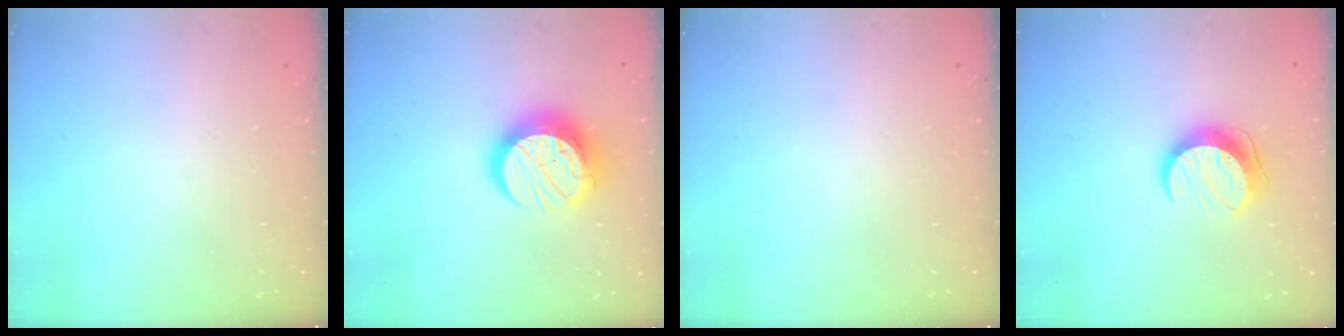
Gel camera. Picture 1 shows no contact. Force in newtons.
{"total": 14.3, "press": 14.2, "slide": 1.6}
{"total": 0.0}
{"total": 10.3, "press": 10.3, "slide": 0.5}